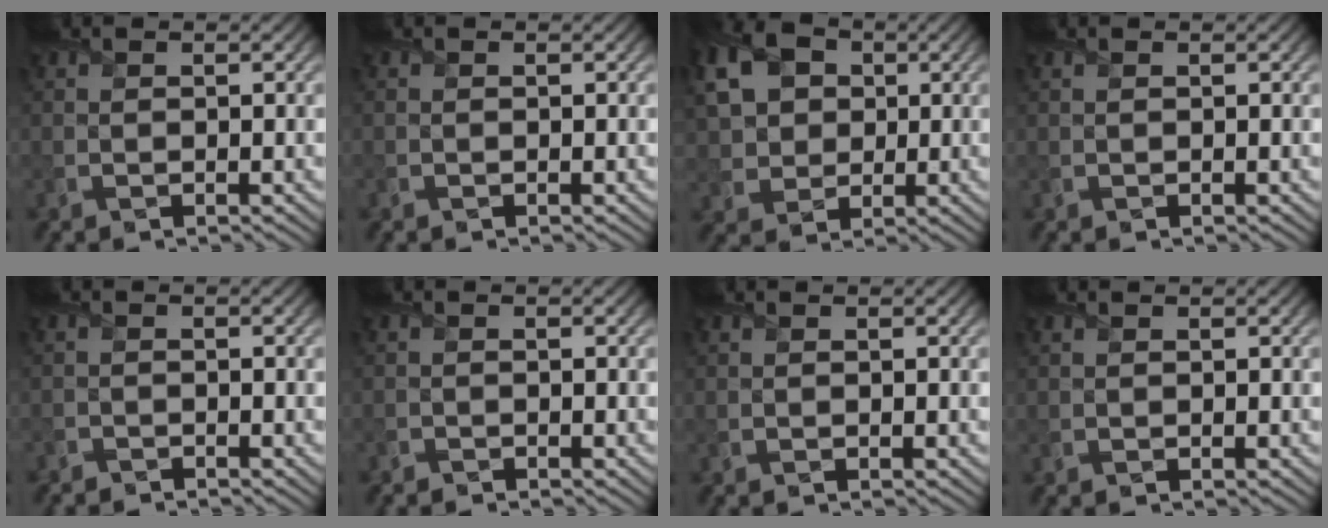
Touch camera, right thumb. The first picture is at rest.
{"total": 0.0}
{"total": 8.9, "force": [2.3, 7.0, 5.1], "torque": [-0.131, 0.010, 0.037]}
{"total": 0.0}
{"total": 1.7, "force": [-1.7, 0.0, -0.1], "torque": [0.002, -0.010, -0.037]}
{"total": 1.1, "force": [-1.1, 0.0, -0.2], "torque": [0.005, -0.008, -0.023]}
{"total": 0.0}
{"total": 0.0}